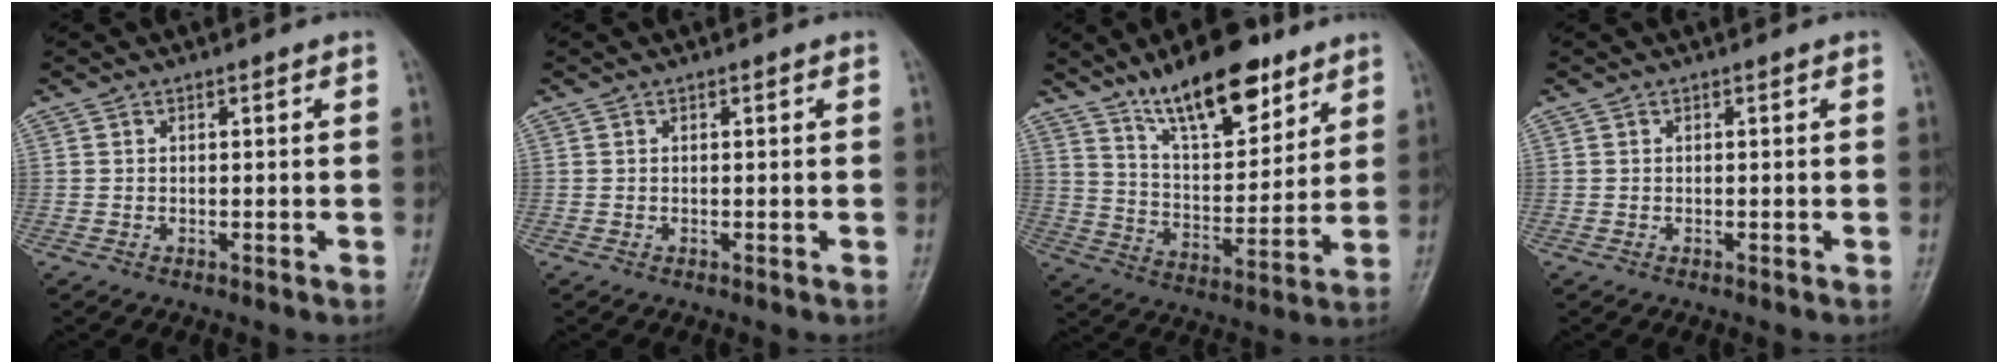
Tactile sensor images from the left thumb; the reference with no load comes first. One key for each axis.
{"total": 0.0}
{"total": 16.8, "fx": 11.6, "fy": 6.4, "fz": 10.4, "tx": -0.132, "ty": -0.065, "tz": 0.202}
{"total": 0.0}